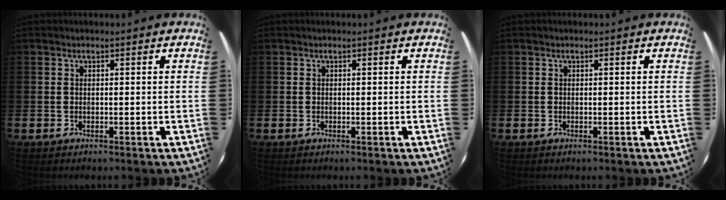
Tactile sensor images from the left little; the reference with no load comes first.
{"total": 0.0}
{"total": 0.0}